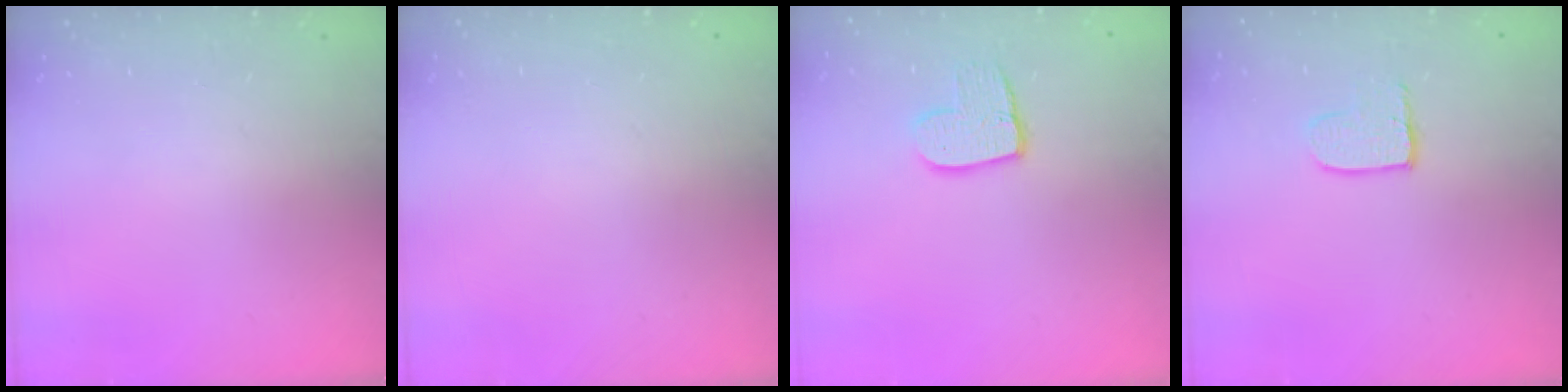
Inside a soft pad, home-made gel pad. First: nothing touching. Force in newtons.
{"total": 0.0}
{"total": 9.8, "press": 9.8, "slide": 0.7}
{"total": 5.5, "press": 5.5, "slide": 0.4}